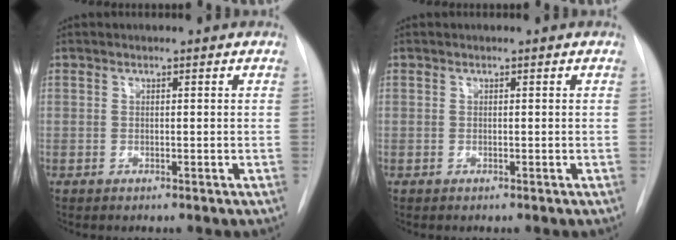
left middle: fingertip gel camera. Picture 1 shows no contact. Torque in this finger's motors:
{"motor_torque": [-0.03, -0.11, 0.03, 0.00]}